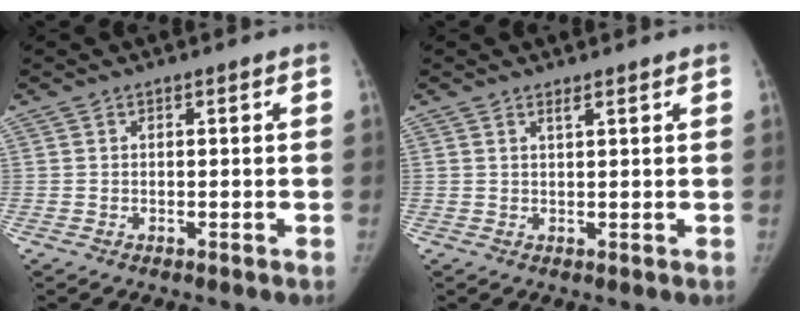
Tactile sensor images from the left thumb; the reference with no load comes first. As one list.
[{"total": 1.2, "force": [1.0, 0.2, 0.7], "torque": [-0.011, -0.007, 0.018]}]